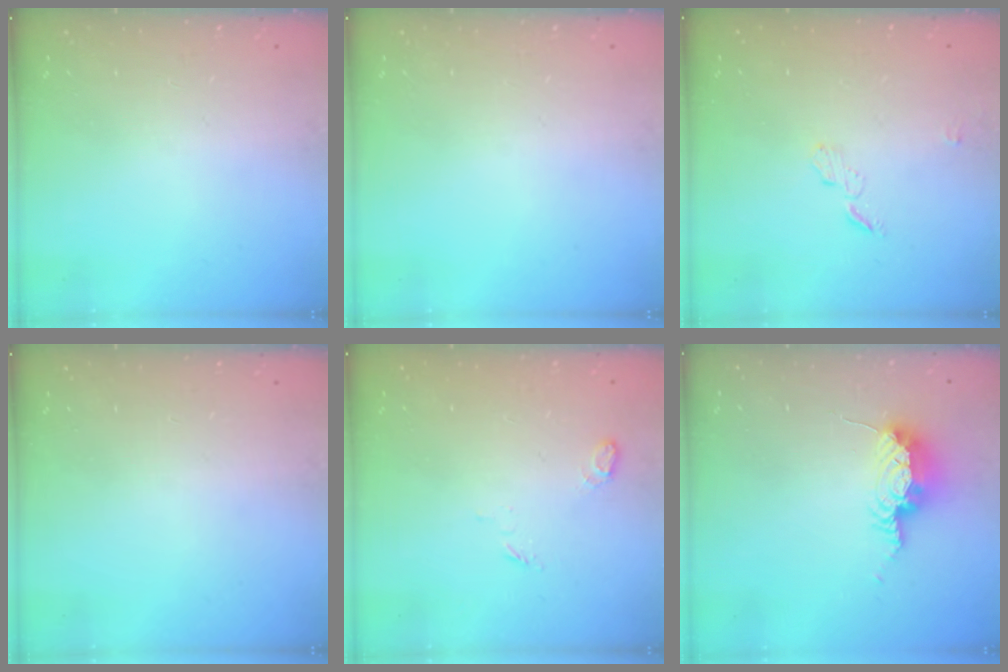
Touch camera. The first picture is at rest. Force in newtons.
{"total": 0.0}
{"total": 4.7, "press": 4.7, "slide": 0.4}
{"total": 0.0}
{"total": 4.2, "press": 4.1, "slide": 0.9}
{"total": 8.7, "press": 8.7, "slide": 0.7}